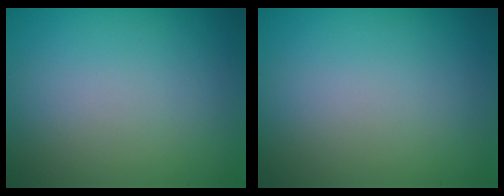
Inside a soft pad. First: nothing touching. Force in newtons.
{"total": 0.0}